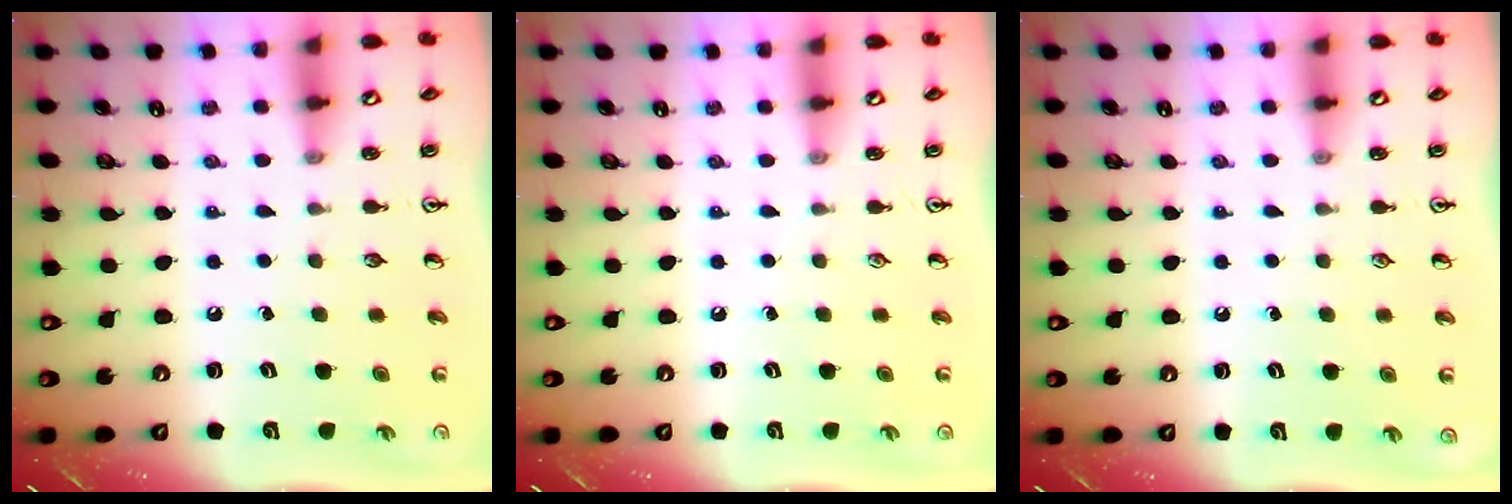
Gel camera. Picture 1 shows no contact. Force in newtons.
{"total": 0.0}
{"total": 0.0}